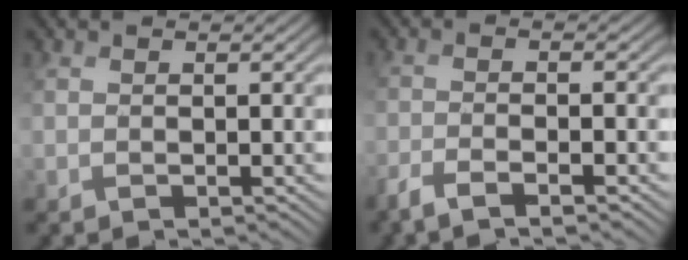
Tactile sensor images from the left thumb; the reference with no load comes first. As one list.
[{"total": 4.1, "force": [-2.9, 0.6, 2.8], "torque": [-0.049, -0.003, -0.069]}]